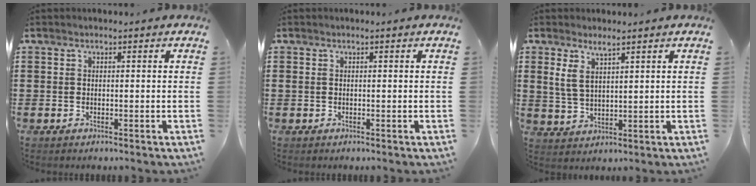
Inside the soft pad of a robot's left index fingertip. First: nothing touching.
{"total": 0.0}
{"total": 4.4, "force": [2.6, 1.8, 3.0], "torque": [-0.065, 0.005, 0.047]}